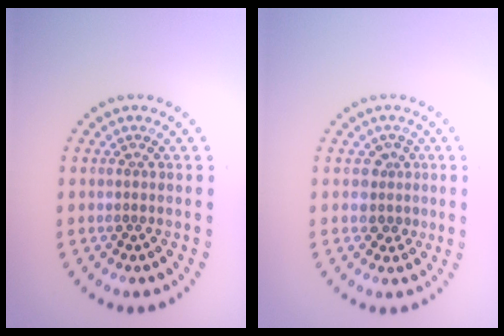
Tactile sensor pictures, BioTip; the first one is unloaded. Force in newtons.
{"total": 1.8, "press": 1.5, "slide": 1.1}